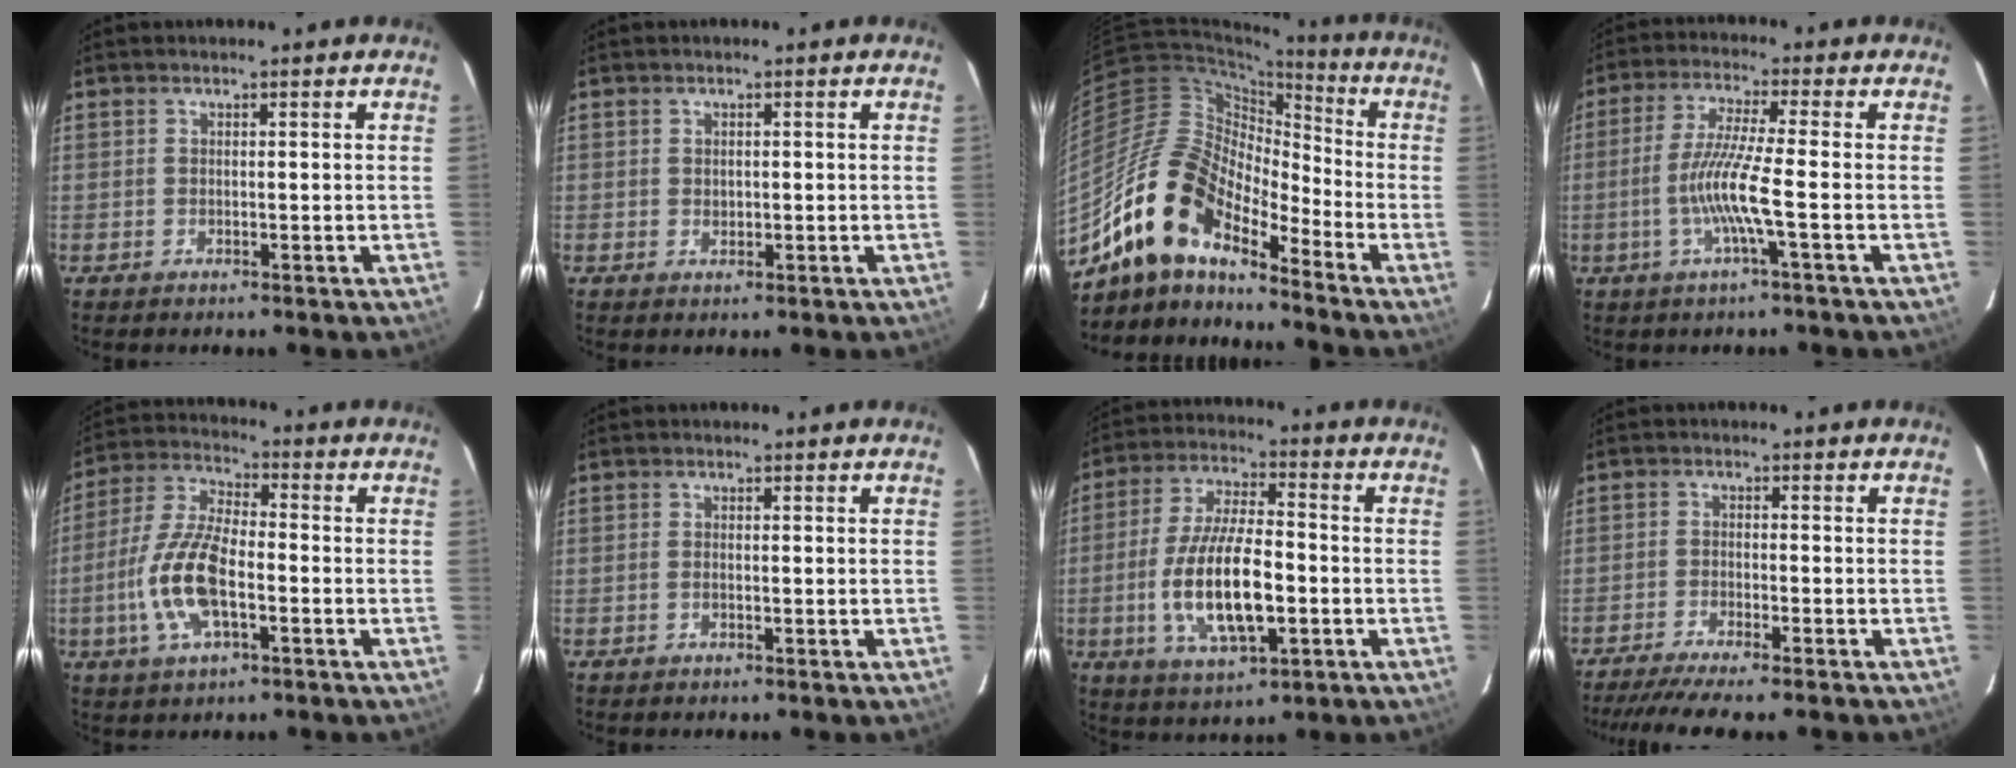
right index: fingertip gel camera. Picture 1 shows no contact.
{"total": 1.0, "force": [0.1, 0.9, 0.4], "torque": [-0.005, 0.000, 0.003]}
{"total": 15.2, "force": [-12.1, 5.3, 7.7], "torque": [-0.130, 0.001, -0.243]}
{"total": 8.3, "force": [-2.6, -1.0, 7.8], "torque": [-0.162, -0.007, -0.049]}
{"total": 12.9, "force": [-3.7, 5.0, 11.3], "torque": [-0.244, 0.001, -0.075]}
{"total": 0.7, "force": [-0.3, 0.3, 0.5], "torque": [-0.012, 0.001, -0.006]}
{"total": 15.4, "force": [-3.7, 5.7, 13.9], "torque": [-0.283, -0.009, -0.060]}
{"total": 8.5, "force": [-7.5, 0.1, 4.1], "torque": [-0.097, -0.023, -0.123]}